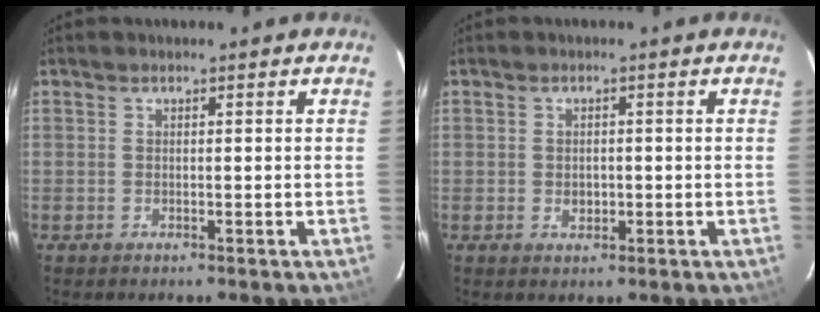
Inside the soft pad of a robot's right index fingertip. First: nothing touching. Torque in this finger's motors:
{"motor_torque": [-0.06, 0.09, -0.05, 0.00]}